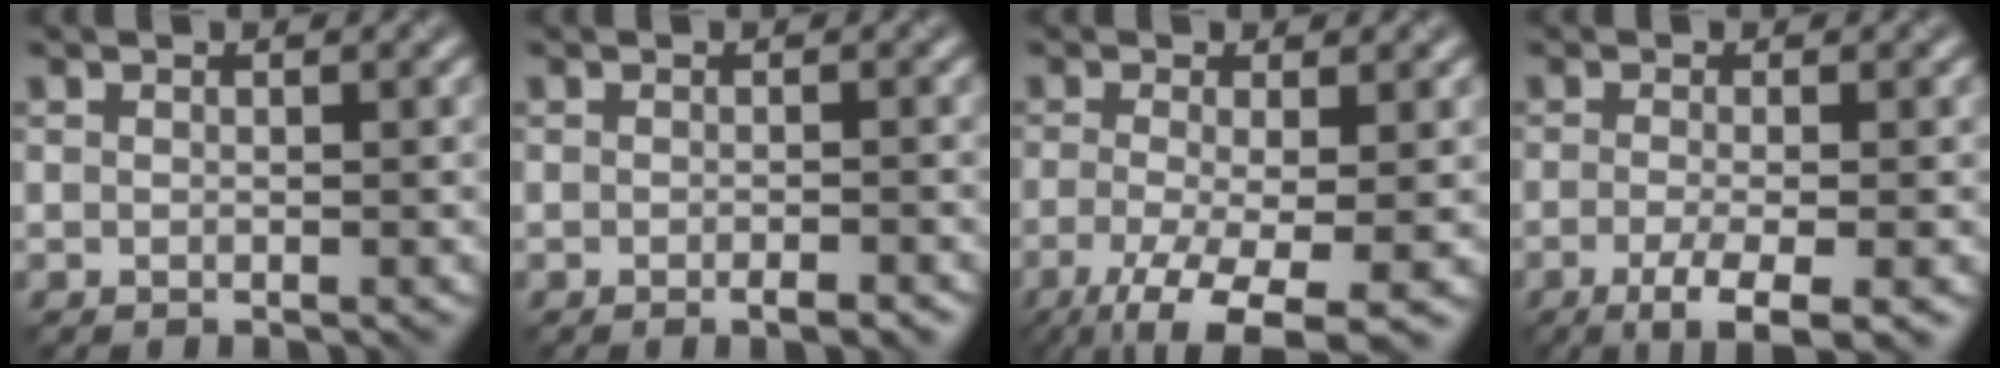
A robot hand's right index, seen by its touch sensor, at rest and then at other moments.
{"total": 1.5, "force": [-0.9, 0.3, 1.2], "torque": [-0.014, -0.003, -0.012]}
{"total": 7.8, "force": [-3.8, 2.3, 6.4], "torque": [-0.119, -0.022, -0.061]}
{"total": 4.4, "force": [-1.9, 1.0, 3.8], "torque": [-0.065, -0.009, -0.038]}